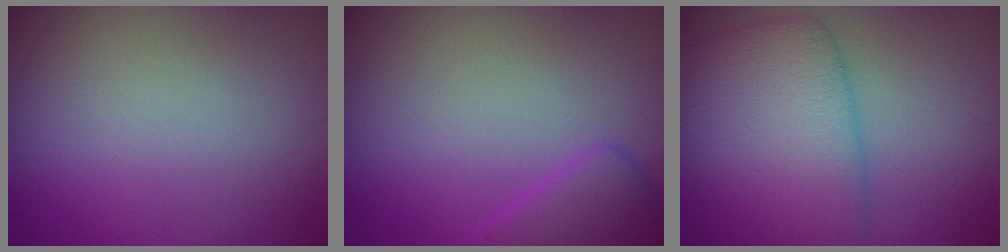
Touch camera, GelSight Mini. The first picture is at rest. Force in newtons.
{"total": 2.7, "press": 2.7, "slide": 0.2}
{"total": 7.7, "press": 7.7, "slide": 0.2}